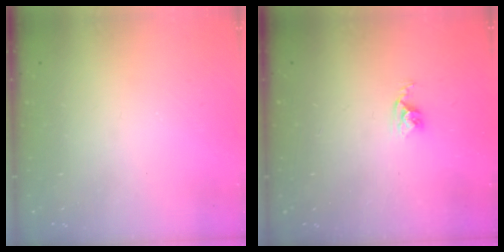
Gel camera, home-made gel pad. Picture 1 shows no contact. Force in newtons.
{"total": 2.5, "press": 2.5, "slide": 0.4}